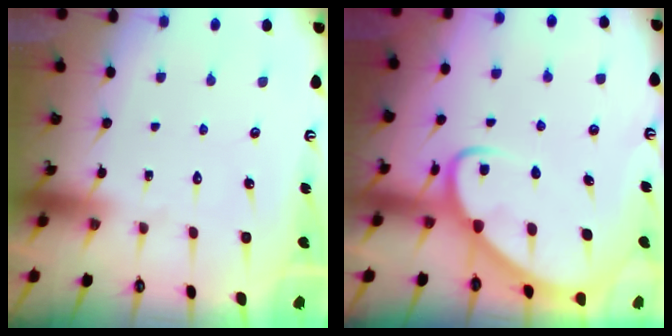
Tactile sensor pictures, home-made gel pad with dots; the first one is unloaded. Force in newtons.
{"total": 4.7, "press": 4.7, "slide": 0.4}